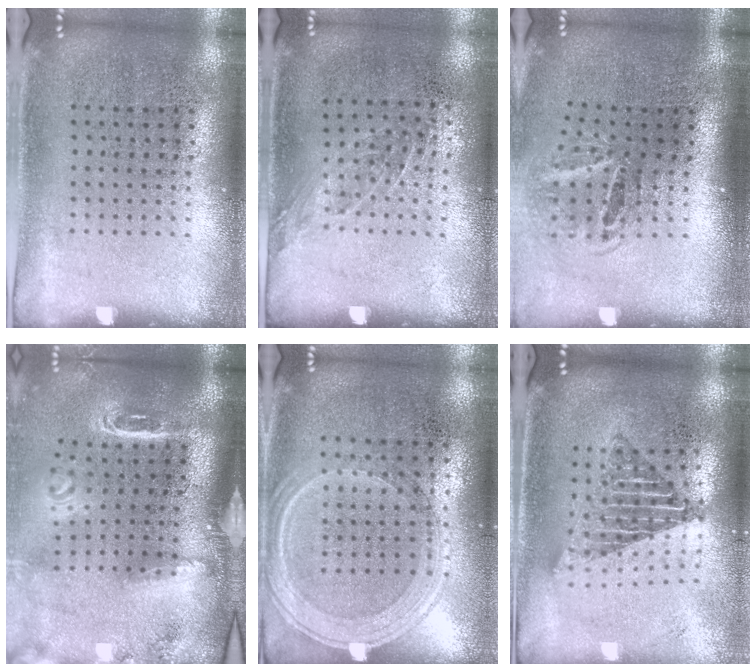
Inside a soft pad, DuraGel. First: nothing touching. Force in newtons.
{"total": 1.0, "press": 0.8, "slide": 0.7}
{"total": 1.8, "press": 1.2, "slide": 1.4}
{"total": 3.1, "press": 2.1, "slide": 2.3}
{"total": 1.2, "press": 1.1, "slide": 0.3}
{"total": 1.7, "press": 1.3, "slide": 1.0}